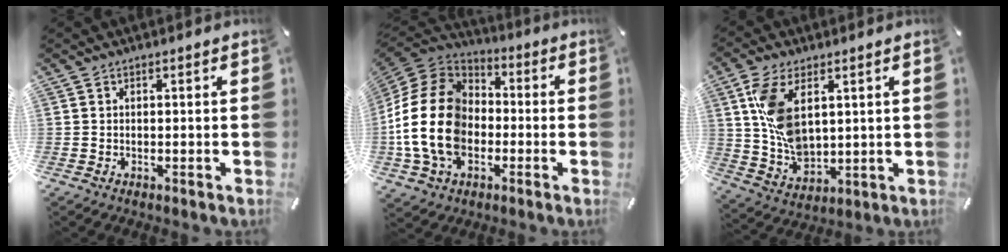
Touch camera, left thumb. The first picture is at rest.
{"total": 20.2, "force": [-3.6, 15.4, 12.5], "torque": [-0.278, 0.029, -0.066]}
{"total": 11.4, "force": [3.6, 6.9, 8.3], "torque": [-0.187, -0.013, 0.067]}